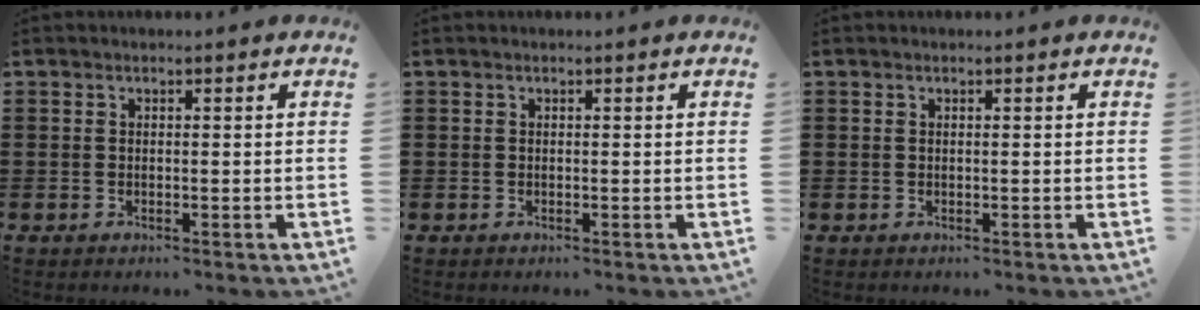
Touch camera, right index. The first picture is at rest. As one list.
[{"total": 0.0}, {"total": 0.0}]